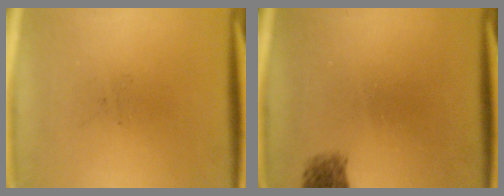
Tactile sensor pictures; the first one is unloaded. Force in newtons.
{"total": 1.9}